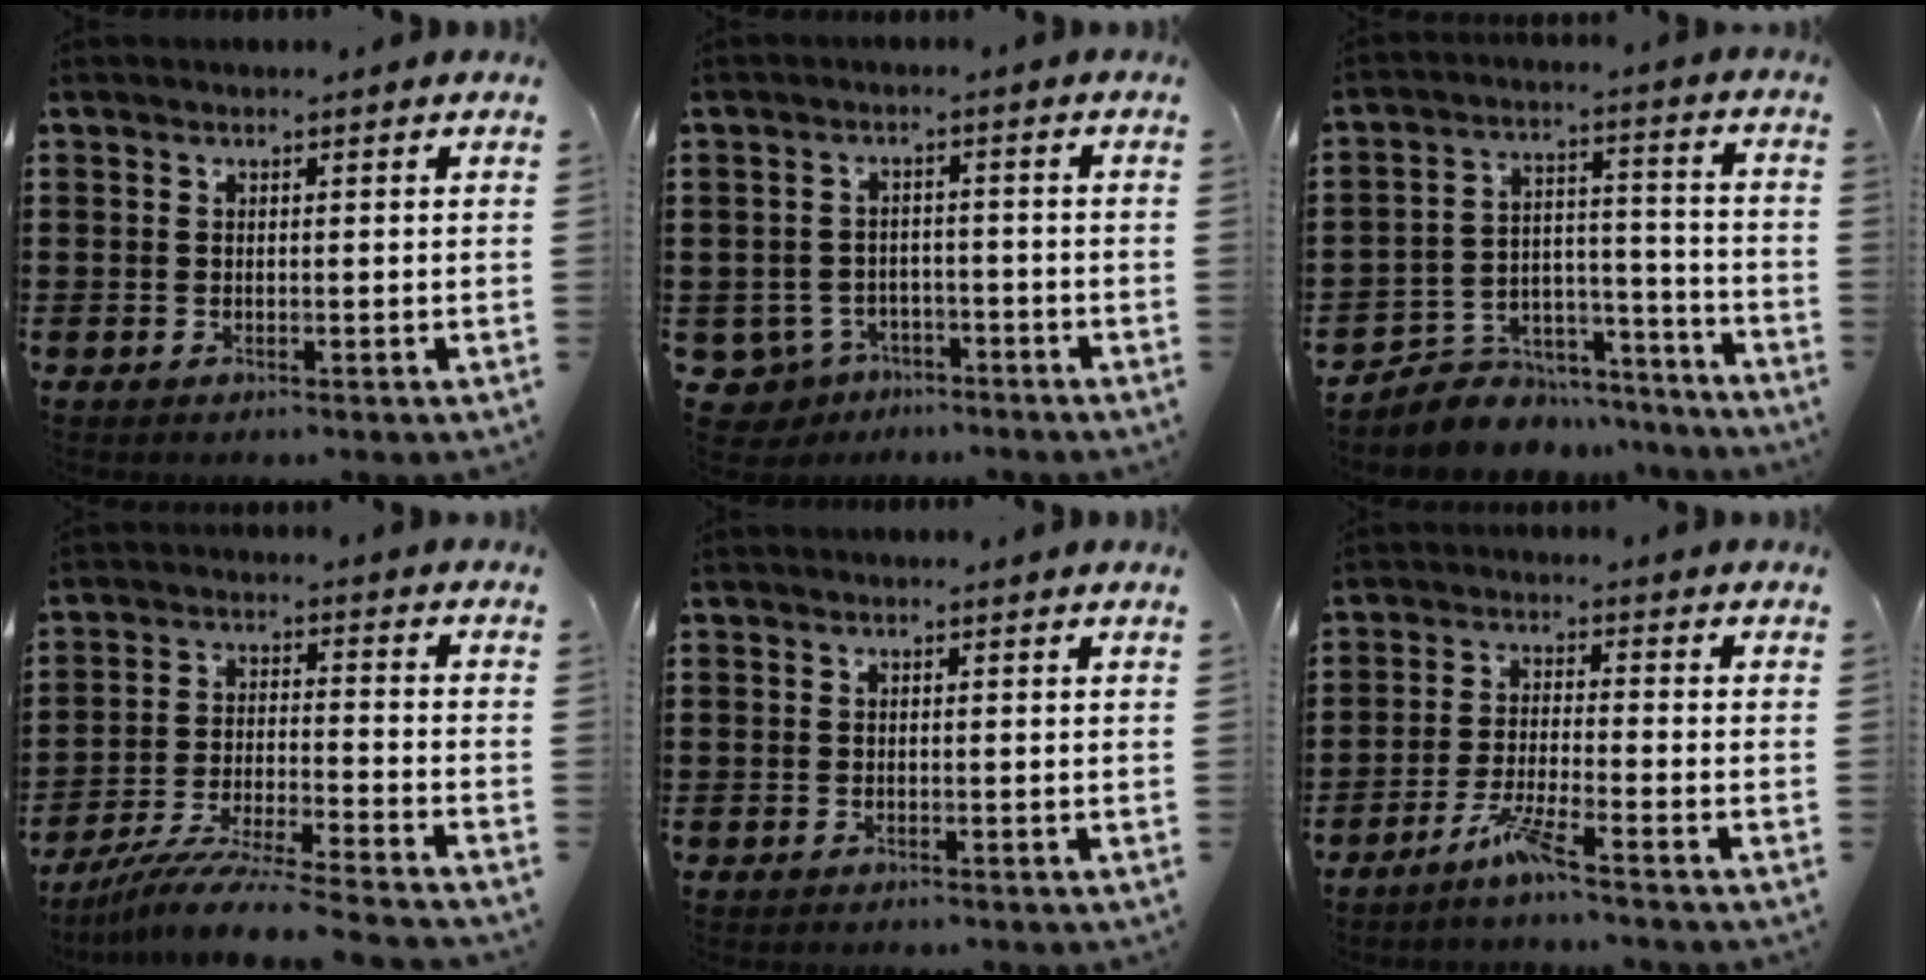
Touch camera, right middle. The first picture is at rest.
{"total": 3.7, "force": [-3.1, 1.8, 0.9], "torque": [-0.046, -0.004, -0.069]}
{"total": 5.4, "force": [-4.6, 2.8, 0.0], "torque": [-0.007, 0.013, -0.091]}
{"total": 8.2, "force": [-7.5, -0.7, 3.1], "torque": [-0.058, -0.010, -0.146]}
{"total": 0.0}
{"total": 5.0, "force": [-3.7, 0.0, 3.4], "torque": [-0.076, -0.009, -0.071]}